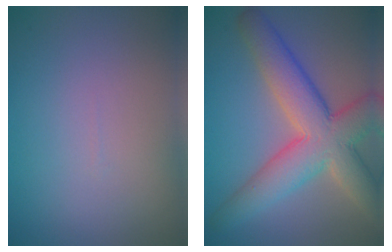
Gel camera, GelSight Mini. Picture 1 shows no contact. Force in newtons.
{"total": 9.0, "press": 8.9, "slide": 0.8}